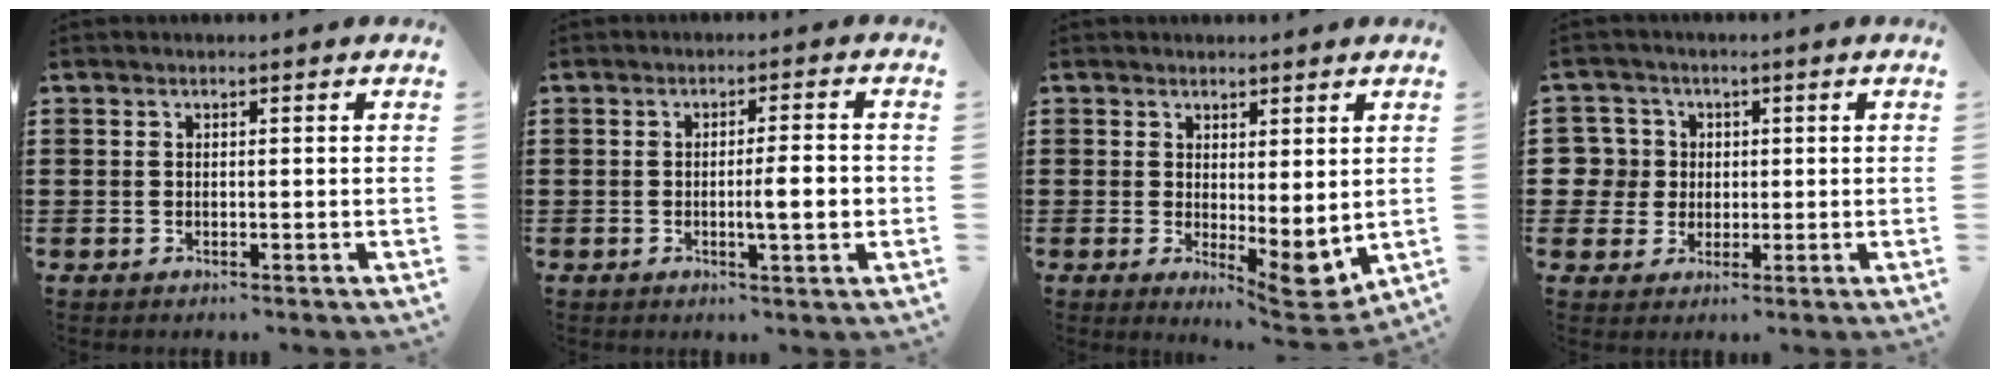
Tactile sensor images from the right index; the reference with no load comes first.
{"total": 5.0, "force": [-0.6, 0.5, 4.9], "torque": [-0.075, -0.005, -0.016]}
{"total": 3.6, "force": [0.6, 1.3, 3.4], "torque": [-0.049, -0.019, 0.011]}
{"total": 4.9, "force": [0.5, 4.8, 0.7], "torque": [-0.043, 0.013, 0.006]}